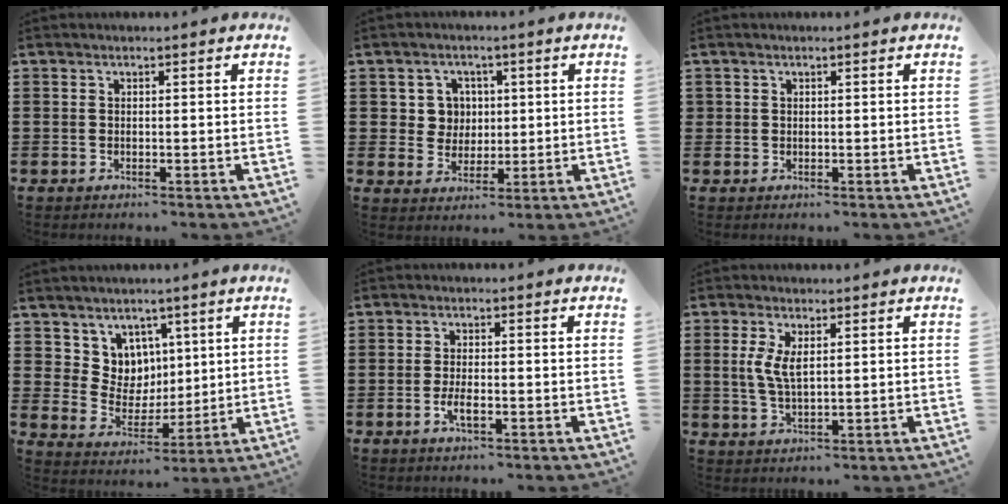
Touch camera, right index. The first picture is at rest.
{"total": 4.9, "force": [1.1, 4.6, 1.4], "torque": [-0.049, 0.015, 0.018]}
{"total": 0.9, "force": [0.3, 0.8, 0.1], "torque": [-0.003, 0.004, 0.006]}
{"total": 7.1, "force": [4.0, 5.9, 0.4], "torque": [-0.052, -0.017, 0.081]}
{"total": 2.9, "force": [-1.1, 0.8, 2.5], "torque": [-0.051, -0.003, -0.021]}
{"total": 4.6, "force": [1.1, 1.8, 4.0], "torque": [-0.092, 0.002, 0.015]}